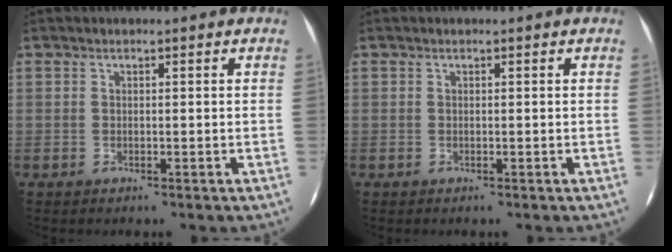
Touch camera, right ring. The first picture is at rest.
{"total": 0.0}